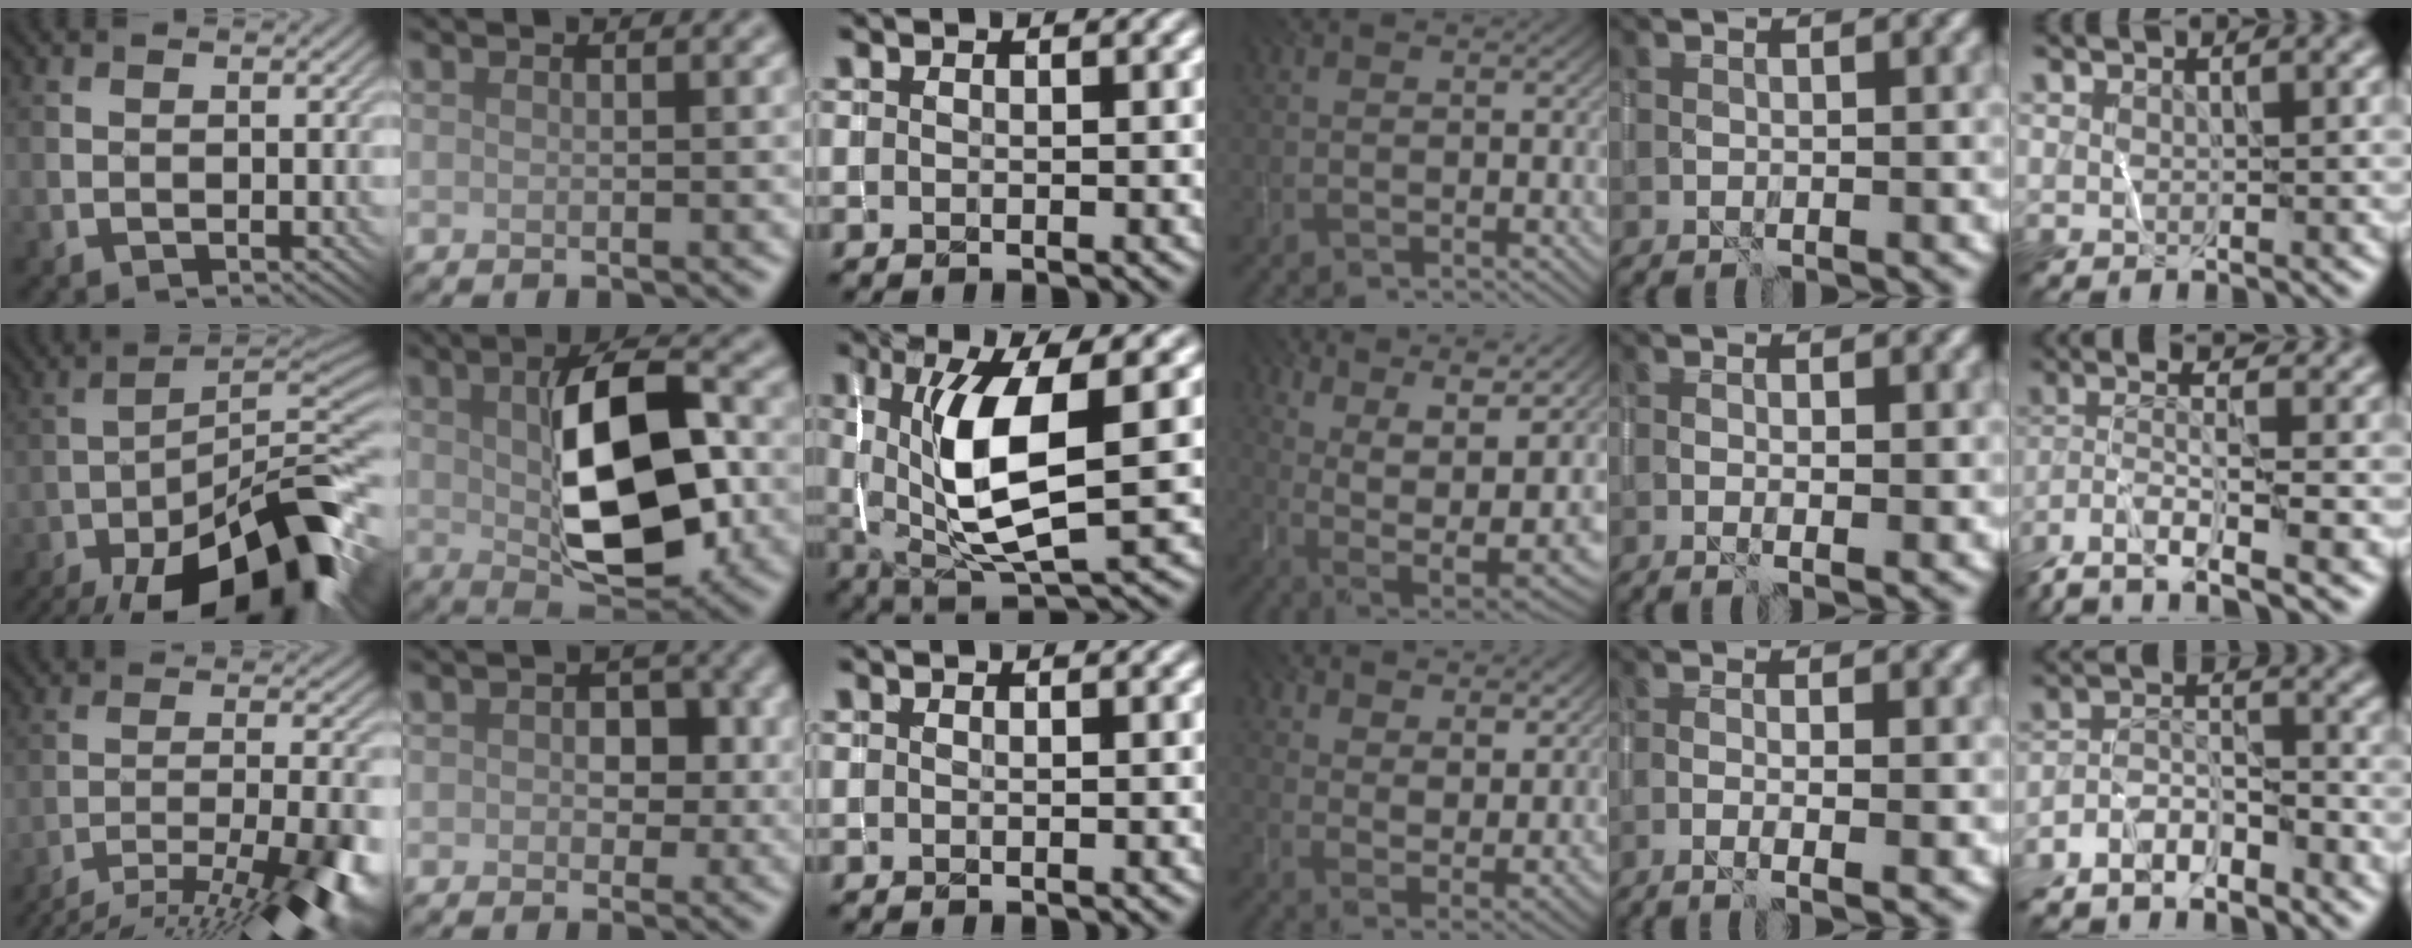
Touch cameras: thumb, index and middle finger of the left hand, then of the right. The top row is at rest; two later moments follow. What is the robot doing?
{"motion": "wrap", "object": "yarn"}